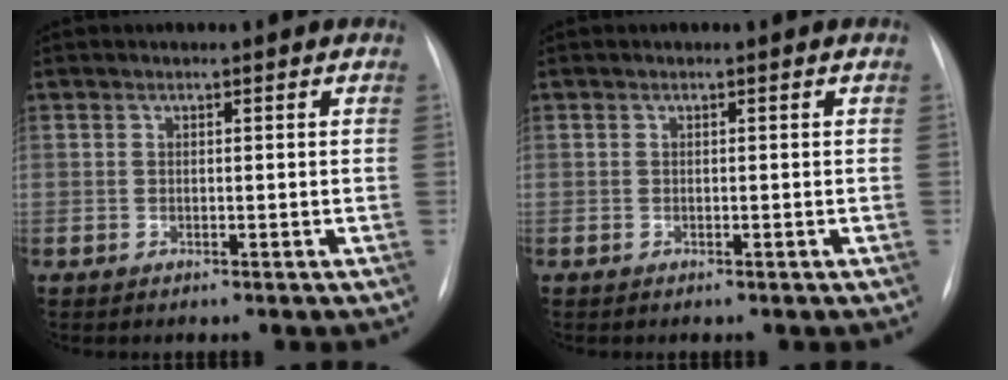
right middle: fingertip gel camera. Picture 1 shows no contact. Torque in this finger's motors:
{"motor_torque": [-0.28, 0.10, -0.11, -0.06]}